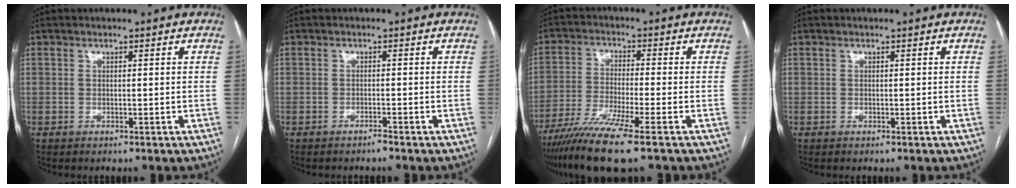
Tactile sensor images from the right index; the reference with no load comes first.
{"total": 0.9, "force": [-0.8, -0.1, 0.4], "torque": [-0.007, 0.000, -0.015]}
{"total": 11.1, "force": [-7.7, -0.7, 7.9], "torque": [-0.148, -0.030, -0.135]}
{"total": 0.0}